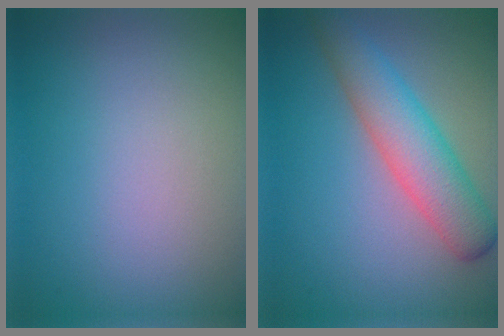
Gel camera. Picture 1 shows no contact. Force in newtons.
{"total": 5.1, "press": 5.1, "slide": 0.0}